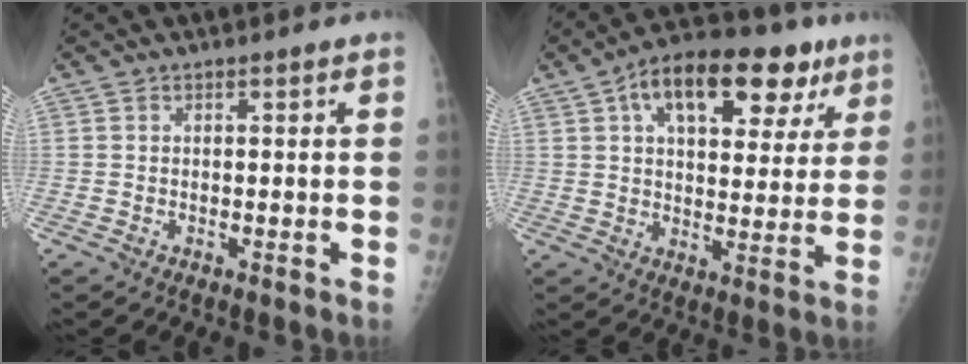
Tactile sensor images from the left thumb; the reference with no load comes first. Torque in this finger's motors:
{"motor_torque": [0.35, 0.24, 0.25, 0.04, 0.20]}